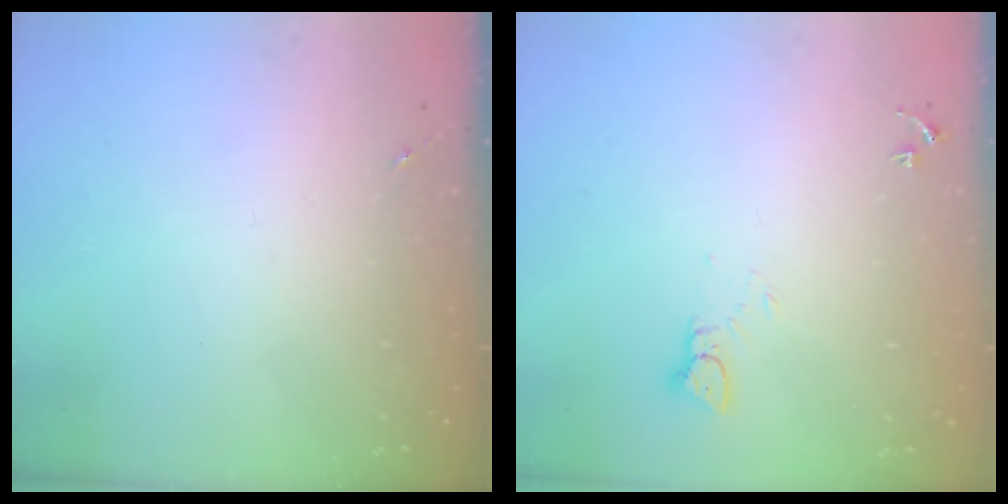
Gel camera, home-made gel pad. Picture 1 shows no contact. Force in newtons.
{"total": 2.6, "press": 2.6, "slide": 0.1}